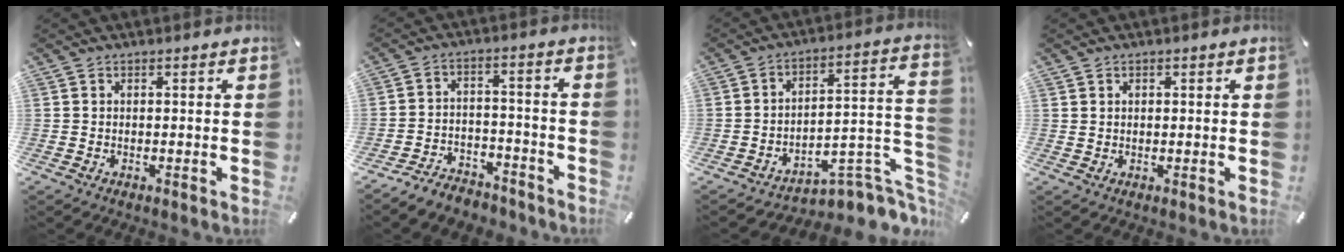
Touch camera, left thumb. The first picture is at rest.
{"total": 6.8, "force": [-5.8, 3.2, 1.5], "torque": [-0.015, 0.034, -0.109]}
{"total": 7.9, "force": [-4.9, 4.8, 3.8], "torque": [-0.021, -0.002, -0.087]}
{"total": 0.7, "force": [0.4, 0.5, 0.4], "torque": [-0.007, 0.002, 0.007]}